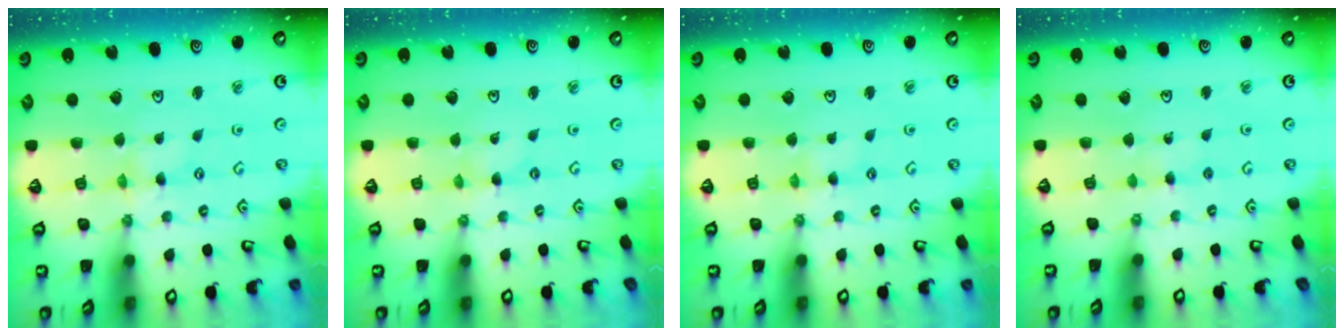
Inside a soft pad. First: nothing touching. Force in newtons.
{"total": 0.0}
{"total": 1.9, "press": 1.9, "slide": 0.4}
{"total": 2.3, "press": 2.3, "slide": 0.3}